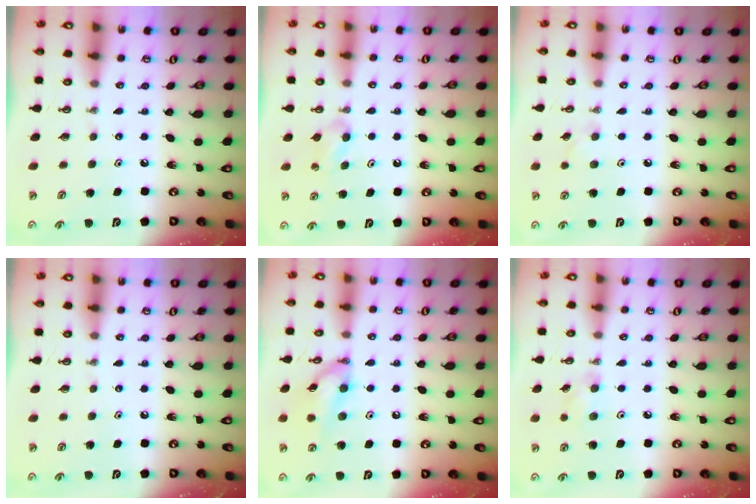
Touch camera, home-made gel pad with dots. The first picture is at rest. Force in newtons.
{"total": 5.5, "press": 2.8, "slide": 4.8}
{"total": 5.4, "press": 4.8, "slide": 2.4}
{"total": 0.0}
{"total": 12.0, "press": 12.0, "slide": 0.7}
{"total": 4.3, "press": 4.1, "slide": 1.3}